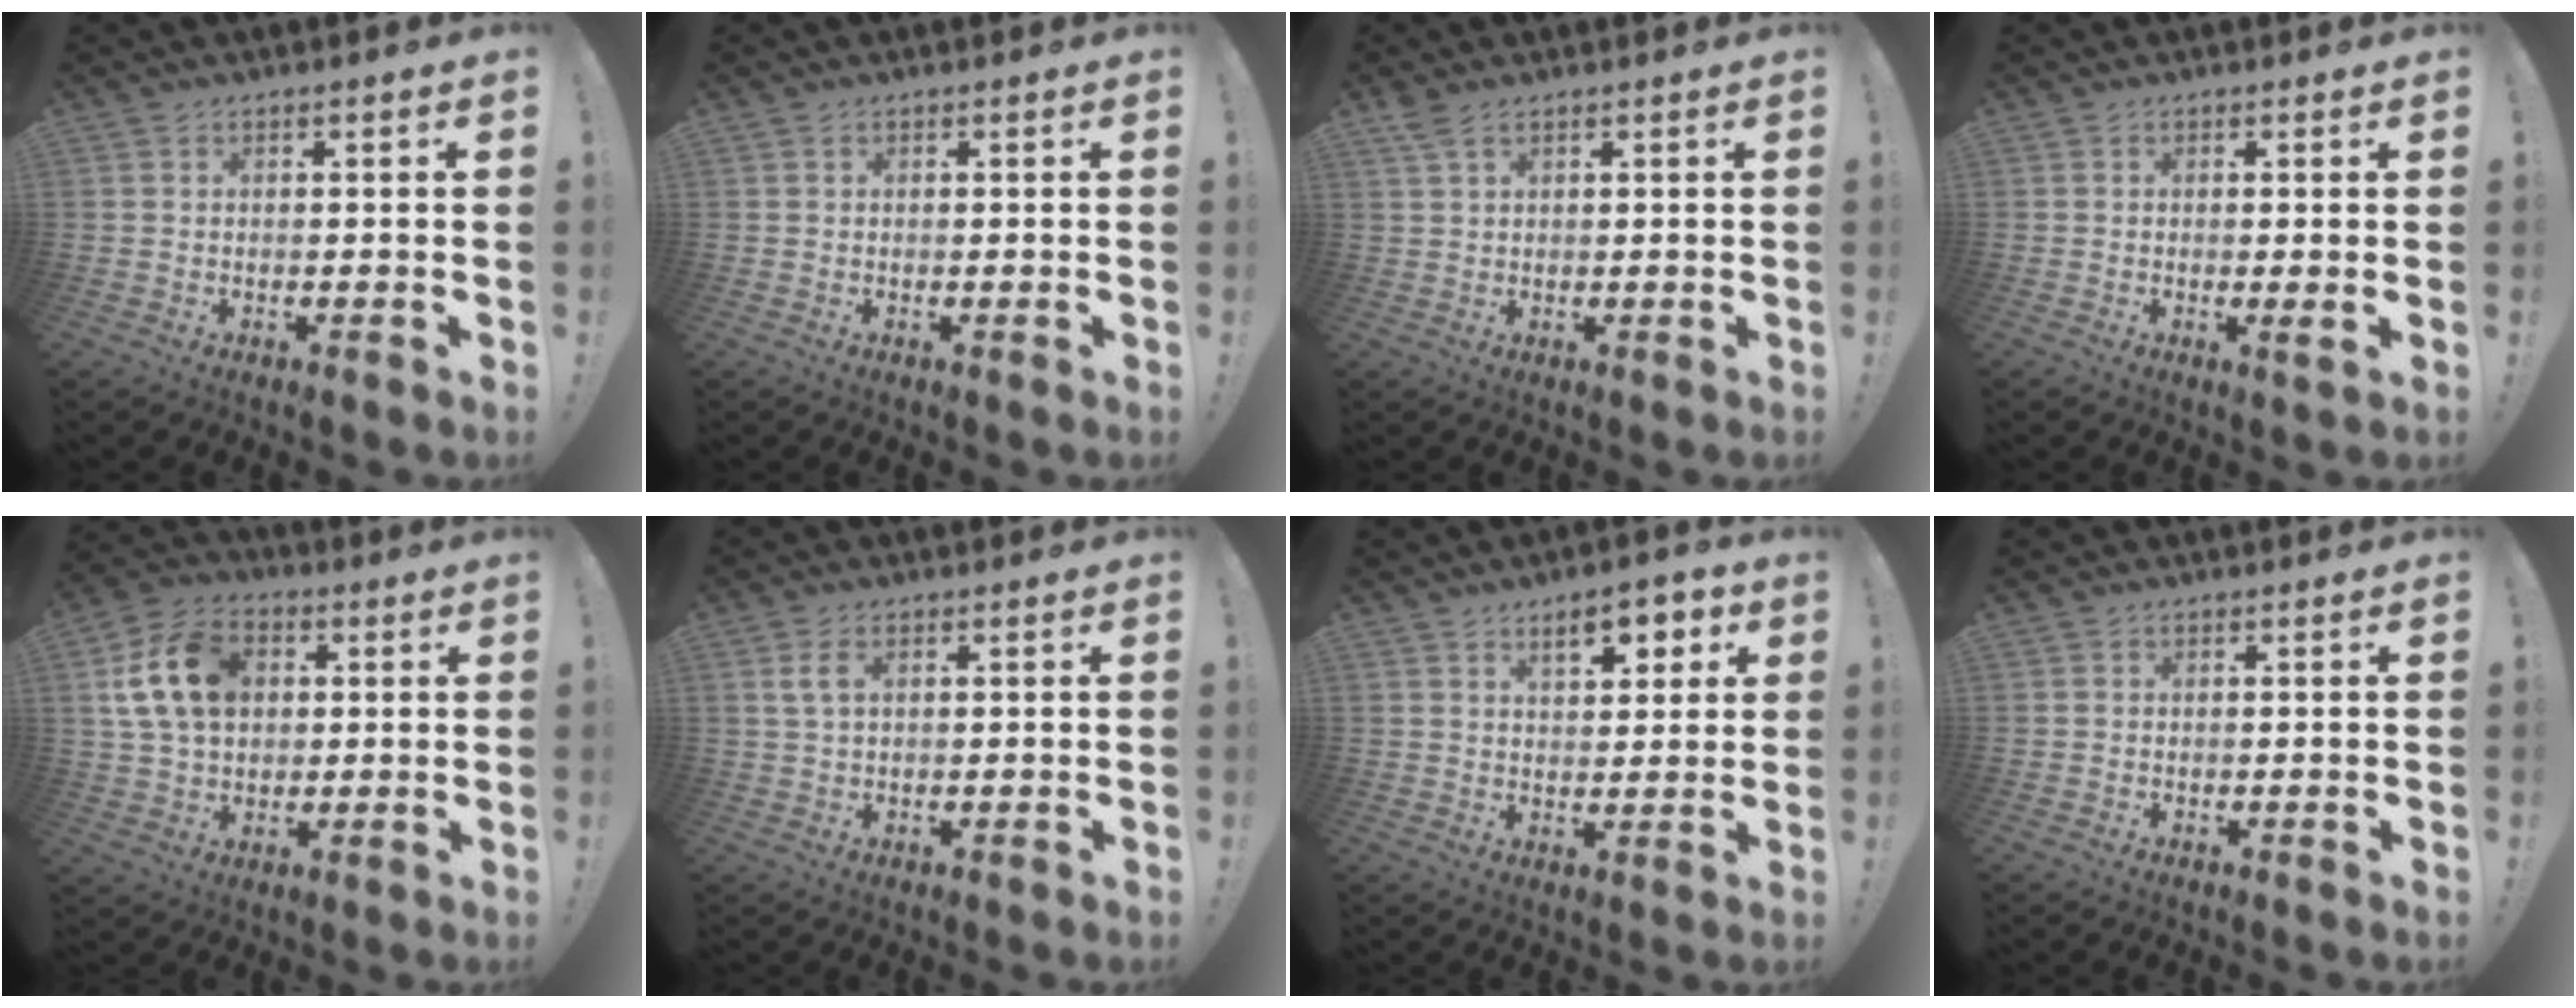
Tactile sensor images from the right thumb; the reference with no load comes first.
{"total": 0.0}
{"total": 3.2, "force": [2.2, 1.2, 2.0], "torque": [-0.034, -0.010, 0.040]}
{"total": 2.2, "force": [0.4, -0.3, 2.2], "torque": [-0.023, -0.010, 0.002]}
{"total": 15.7, "force": [3.9, 11.6, 9.9], "torque": [-0.170, -0.004, 0.076]}
{"total": 4.3, "force": [1.5, 2.3, 3.4], "torque": [-0.057, -0.004, 0.023]}
{"total": 8.1, "force": [4.3, 3.7, 5.8], "torque": [-0.066, -0.017, 0.068]}
{"total": 0.0}